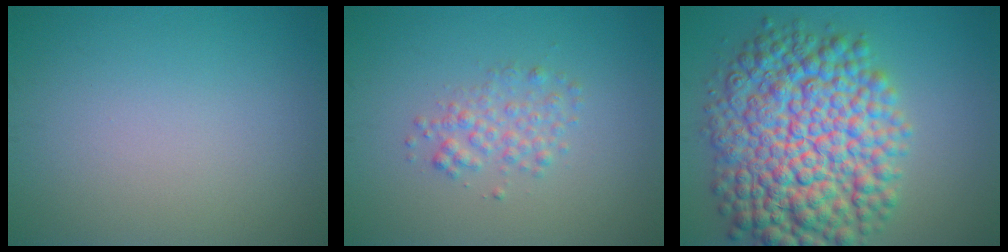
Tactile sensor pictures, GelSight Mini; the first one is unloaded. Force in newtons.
{"total": 2.1, "press": 2.1, "slide": 0.1}
{"total": 13.2, "press": 13.2, "slide": 0.2}